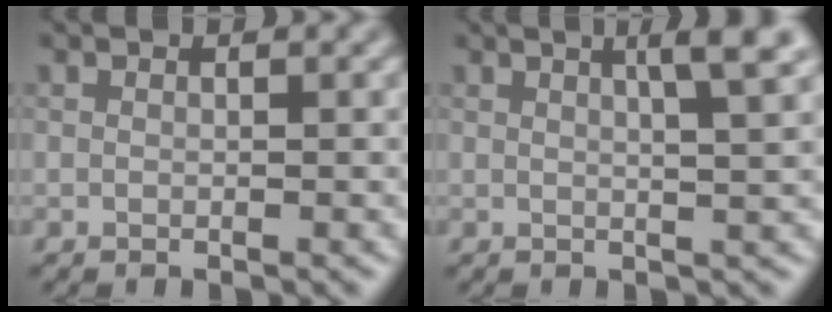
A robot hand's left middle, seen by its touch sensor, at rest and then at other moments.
{"total": 4.3, "force": [1.9, 0.8, 3.8], "torque": [-0.045, 0.012, 0.018]}